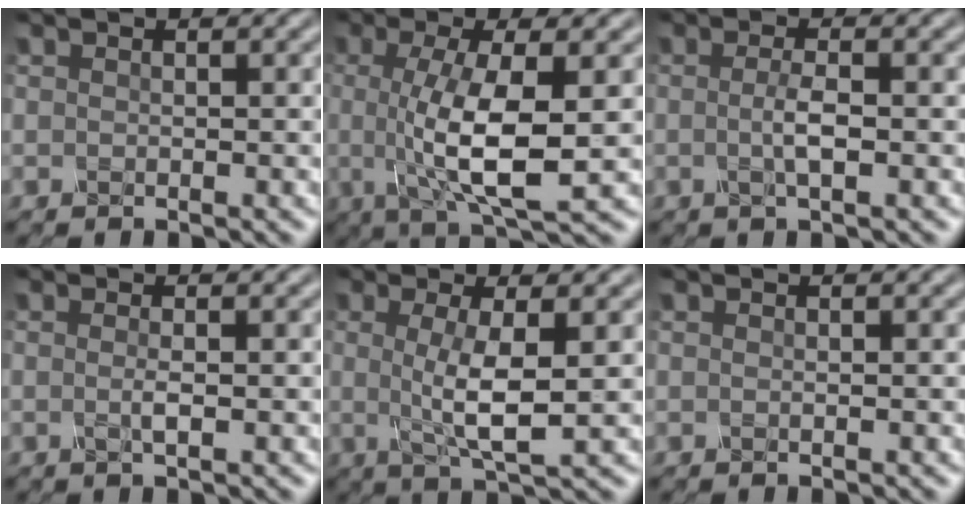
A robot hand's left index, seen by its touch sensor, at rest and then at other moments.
{"total": 7.6, "force": [-0.2, 2.1, 7.3], "torque": [-0.132, -0.007, -0.004]}
{"total": 2.1, "force": [-0.2, 0.4, 2.1], "torque": [-0.040, 0.000, -0.006]}
{"total": 1.3, "force": [-0.1, 0.3, 1.3], "torque": [-0.024, -0.002, -0.004]}
{"total": 4.9, "force": [0.3, 1.0, 4.8], "torque": [-0.090, -0.004, 0.005]}
{"total": 0.0}